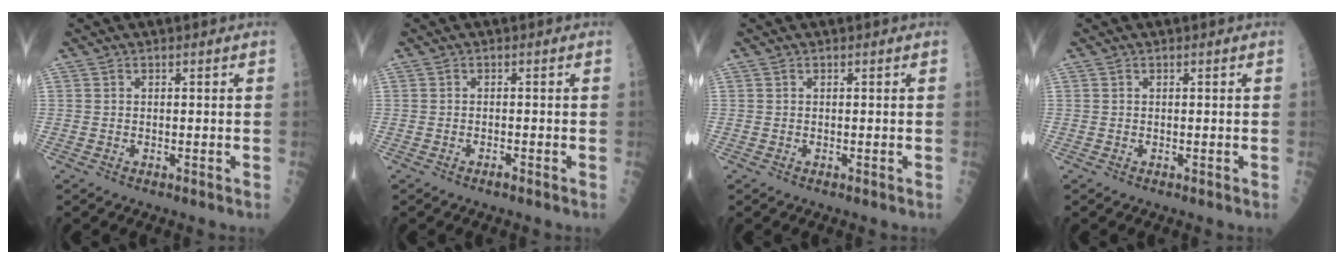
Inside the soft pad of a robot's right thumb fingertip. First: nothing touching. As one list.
[{"total": 0.7, "force": [-0.5, -0.1, 0.4], "torque": [-0.011, 0.000, -0.009]}, {"total": 0.0}, {"total": 0.0}]